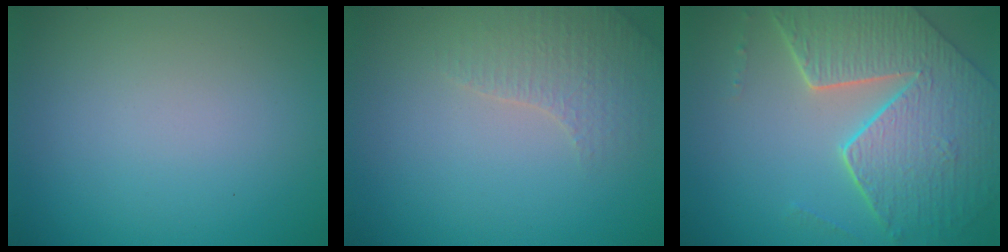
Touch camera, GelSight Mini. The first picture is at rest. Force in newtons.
{"total": 2.6, "press": 2.5, "slide": 0.5}
{"total": 8.1, "press": 5.9, "slide": 5.5}